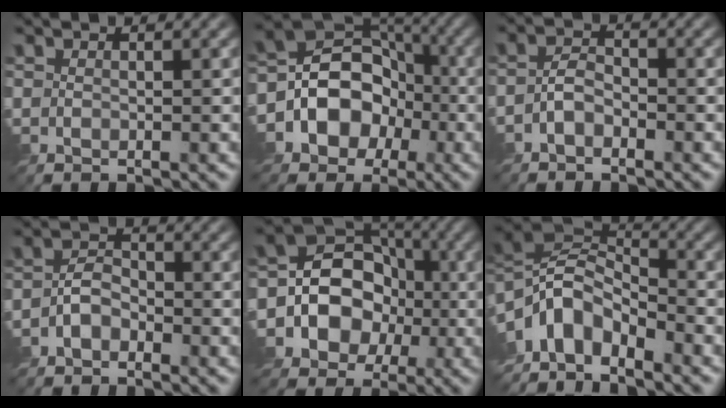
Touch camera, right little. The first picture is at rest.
{"total": 10.8, "force": [-3.8, 9.0, 4.5], "torque": [-0.074, 0.006, -0.083]}
{"total": 1.9, "force": [-1.2, 0.9, 1.1], "torque": [-0.024, 0.008, -0.030]}
{"total": 2.4, "force": [-1.5, 1.3, 1.3], "torque": [-0.027, 0.008, -0.036]}
{"total": 10.3, "force": [-2.3, 8.8, 4.7], "torque": [-0.071, 0.016, -0.059]}
{"total": 7.8, "force": [-5.1, 3.8, 4.6], "torque": [-0.084, 0.009, -0.108]}